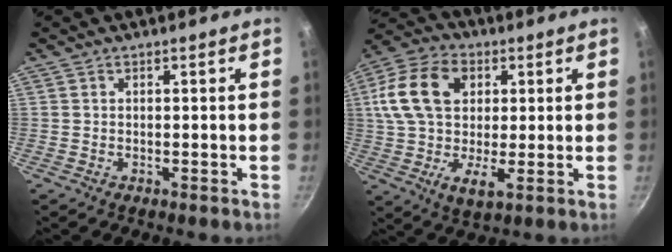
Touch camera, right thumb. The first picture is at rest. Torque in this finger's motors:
{"motor_torque": [-0.48, 1.52, 1.49, -0.38, 0.26]}